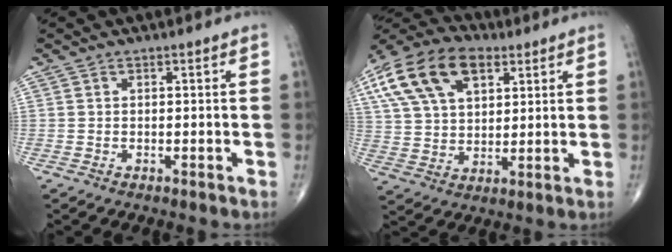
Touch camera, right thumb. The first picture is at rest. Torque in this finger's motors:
{"motor_torque": [0.37, 0.39, 0.38, 0.22, 0.28]}